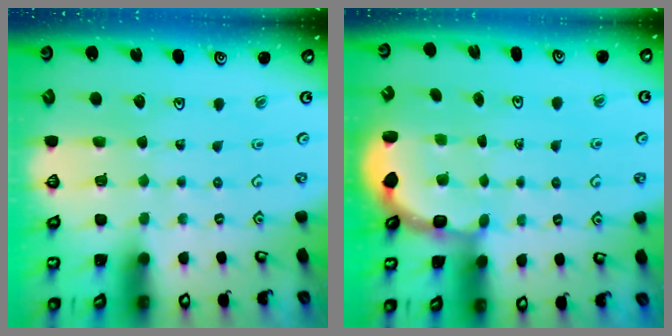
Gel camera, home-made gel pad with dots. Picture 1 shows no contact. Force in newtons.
{"total": 2.9, "press": 2.3, "slide": 1.8}